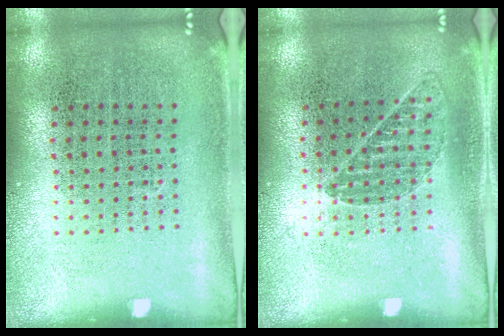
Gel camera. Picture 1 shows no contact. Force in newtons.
{"total": 0.8, "press": 0.8, "slide": 0.1}